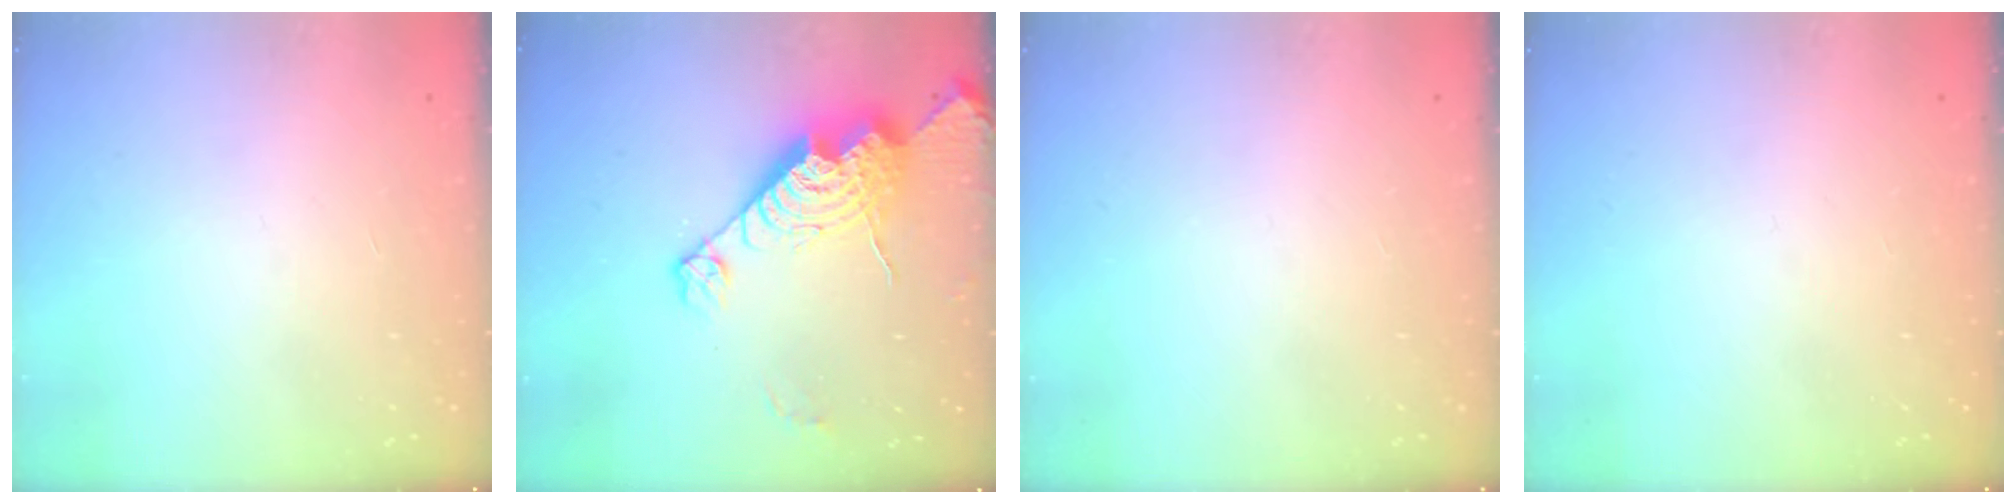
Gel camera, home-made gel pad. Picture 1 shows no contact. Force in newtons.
{"total": 17.6, "press": 17.5, "slide": 1.8}
{"total": 0.0}
{"total": 0.0}